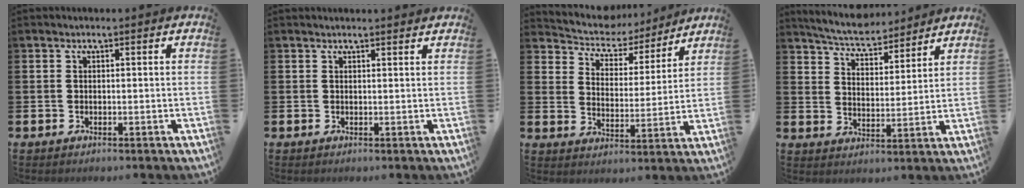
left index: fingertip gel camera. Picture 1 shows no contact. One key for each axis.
{"total": 0.8, "fx": 0.8, "fy": -0.1, "fz": 0.1, "tx": 0.006, "ty": -0.004, "tz": 0.012}
{"total": 6.4, "fx": 6.0, "fy": 2.3, "fz": 0.6, "tx": -0.046, "ty": -0.047, "tz": 0.102}
{"total": 5.7, "fx": 5.5, "fy": 1.1, "fz": 0.9, "tx": -0.047, "ty": -0.034, "tz": 0.097}